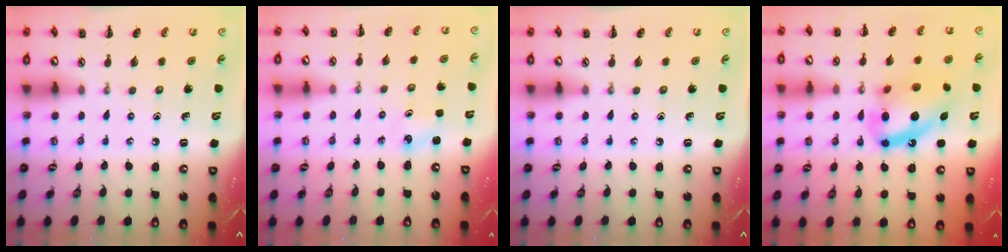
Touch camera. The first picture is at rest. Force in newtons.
{"total": 2.3, "press": 2.2, "slide": 0.7}
{"total": 0.0}
{"total": 15.1, "press": 14.7, "slide": 3.7}